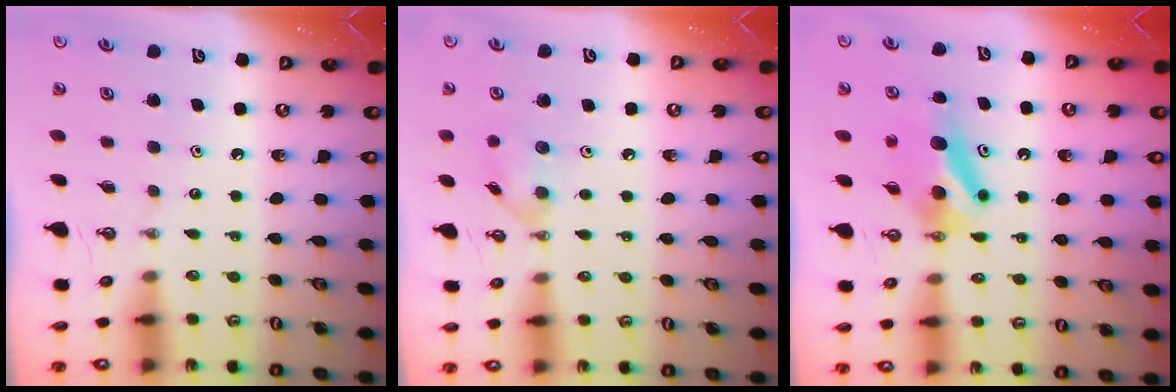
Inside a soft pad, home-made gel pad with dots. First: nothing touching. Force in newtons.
{"total": 9.0, "press": 9.0, "slide": 0.1}
{"total": 8.1, "press": 5.8, "slide": 5.7}